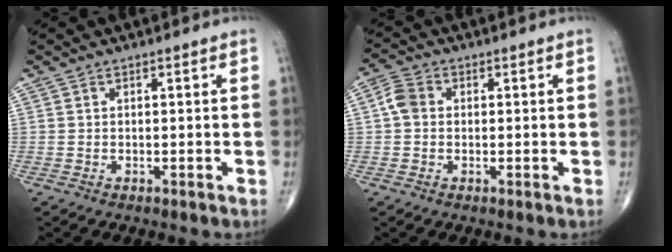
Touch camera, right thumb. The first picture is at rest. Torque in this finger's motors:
{"motor_torque": [0.01, 0.01, 0.06, -0.05, 0.00]}